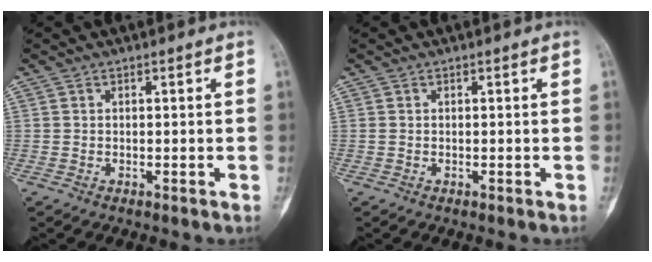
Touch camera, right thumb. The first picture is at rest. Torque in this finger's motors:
{"motor_torque": [0.00, 0.00, 0.03, -0.02, 0.00]}